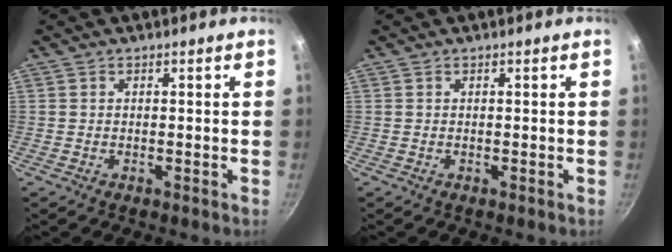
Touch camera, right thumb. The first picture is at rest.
{"total": 0.0}